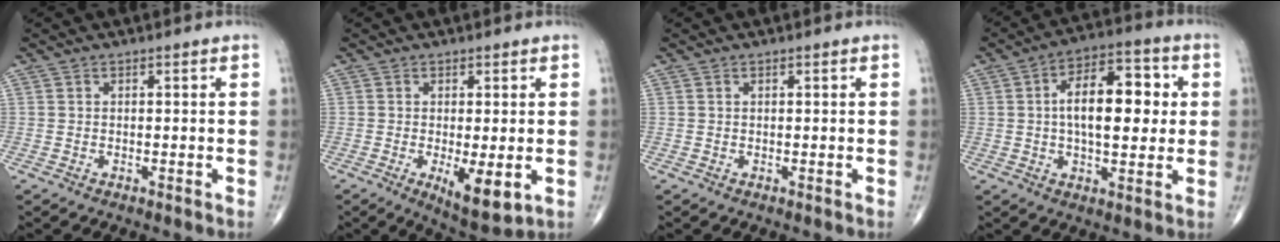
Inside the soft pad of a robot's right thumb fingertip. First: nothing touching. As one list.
[{"total": 7.7, "force": [-1.8, 2.5, 7.1], "torque": [-0.110, -0.024, -0.023]}, {"total": 0.0}, {"total": 14.5, "force": [1.7, 7.1, 12.6], "torque": [-0.172, 0.016, 0.022]}]